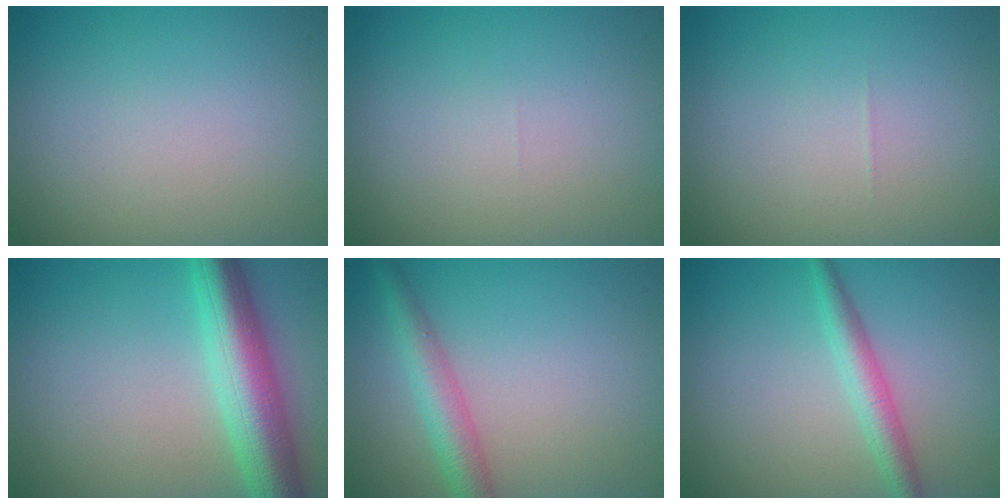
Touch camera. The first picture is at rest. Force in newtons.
{"total": 0.0}
{"total": 0.0}
{"total": 7.3, "press": 7.3, "slide": 0.2}
{"total": 3.6, "press": 3.6, "slide": 0.1}
{"total": 2.7, "press": 2.6, "slide": 0.1}